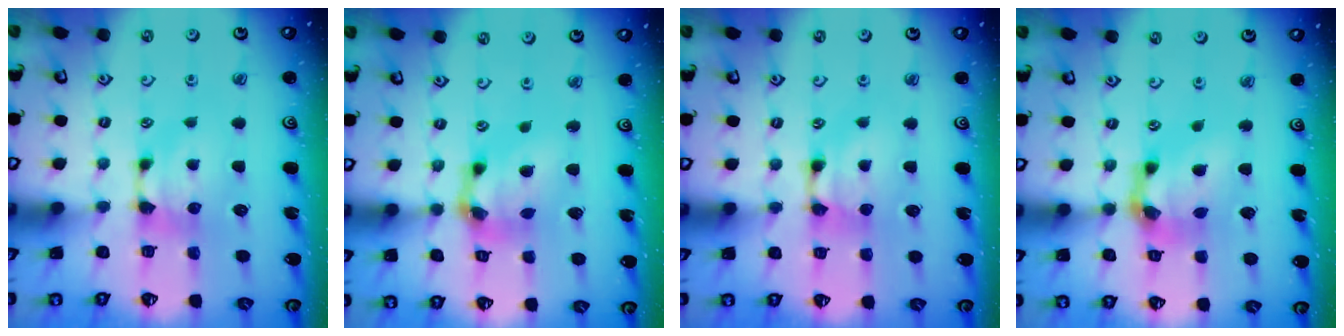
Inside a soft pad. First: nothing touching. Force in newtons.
{"total": 6.4, "press": 6.1, "slide": 2.0}
{"total": 2.0, "press": 2.0, "slide": 0.1}
{"total": 5.9, "press": 5.5, "slide": 2.1}